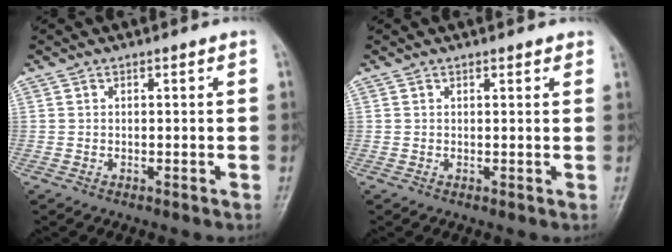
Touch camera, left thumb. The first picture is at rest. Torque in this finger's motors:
{"motor_torque": [-0.18, -0.12, -0.23, -0.27, 0.02]}